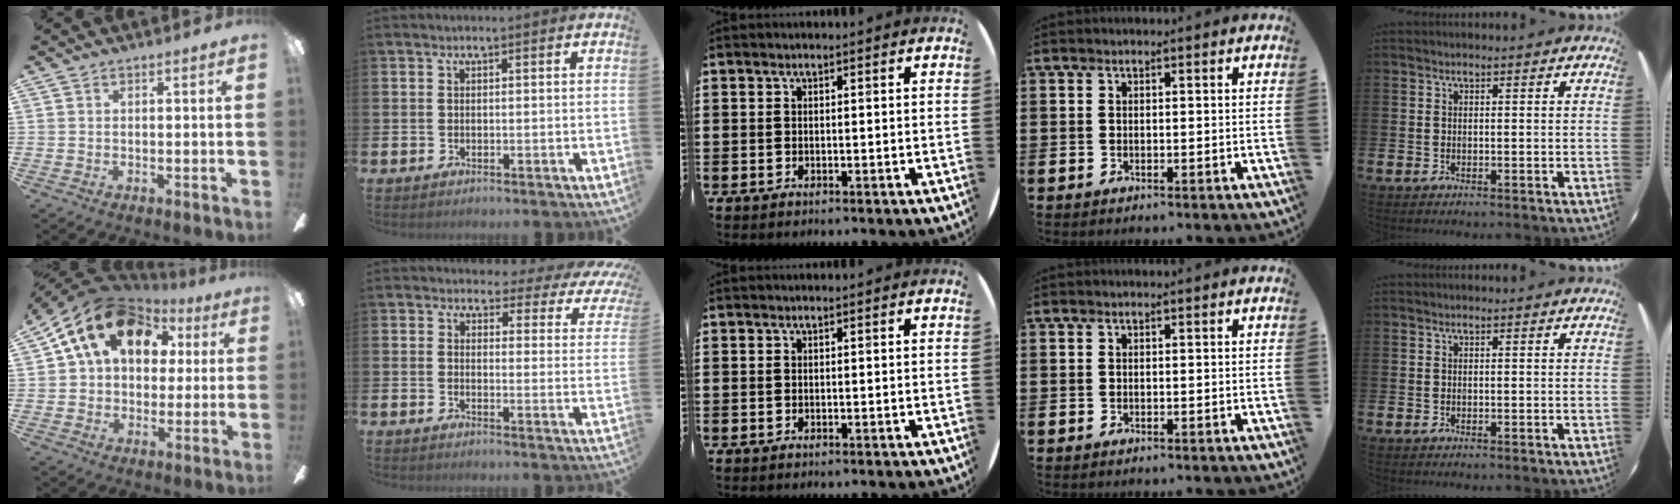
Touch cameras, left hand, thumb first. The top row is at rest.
{"thumb": {"total": 18.0, "force": [8.3, 12.3, 10.1], "torque": [-0.189, -0.018, 0.153]}, "index": {"total": 2.9, "force": [2.2, 1.7, 0.8], "torque": [-0.021, -0.025, 0.028]}}